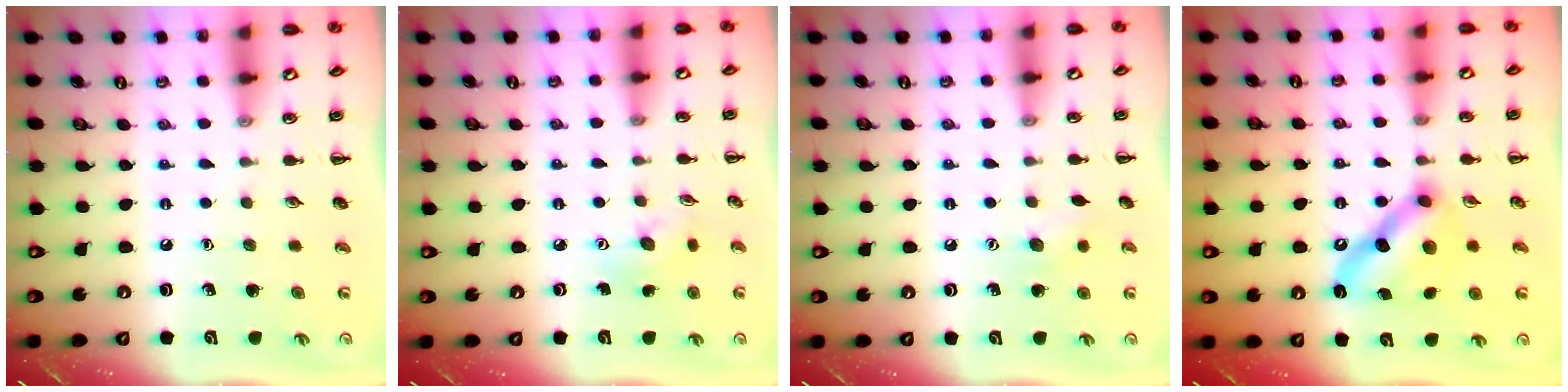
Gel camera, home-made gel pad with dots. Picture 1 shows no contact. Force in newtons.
{"total": 3.9, "press": 3.8, "slide": 0.7}
{"total": 7.1, "press": 7.0, "slide": 1.4}
{"total": 12.6, "press": 12.5, "slide": 1.3}